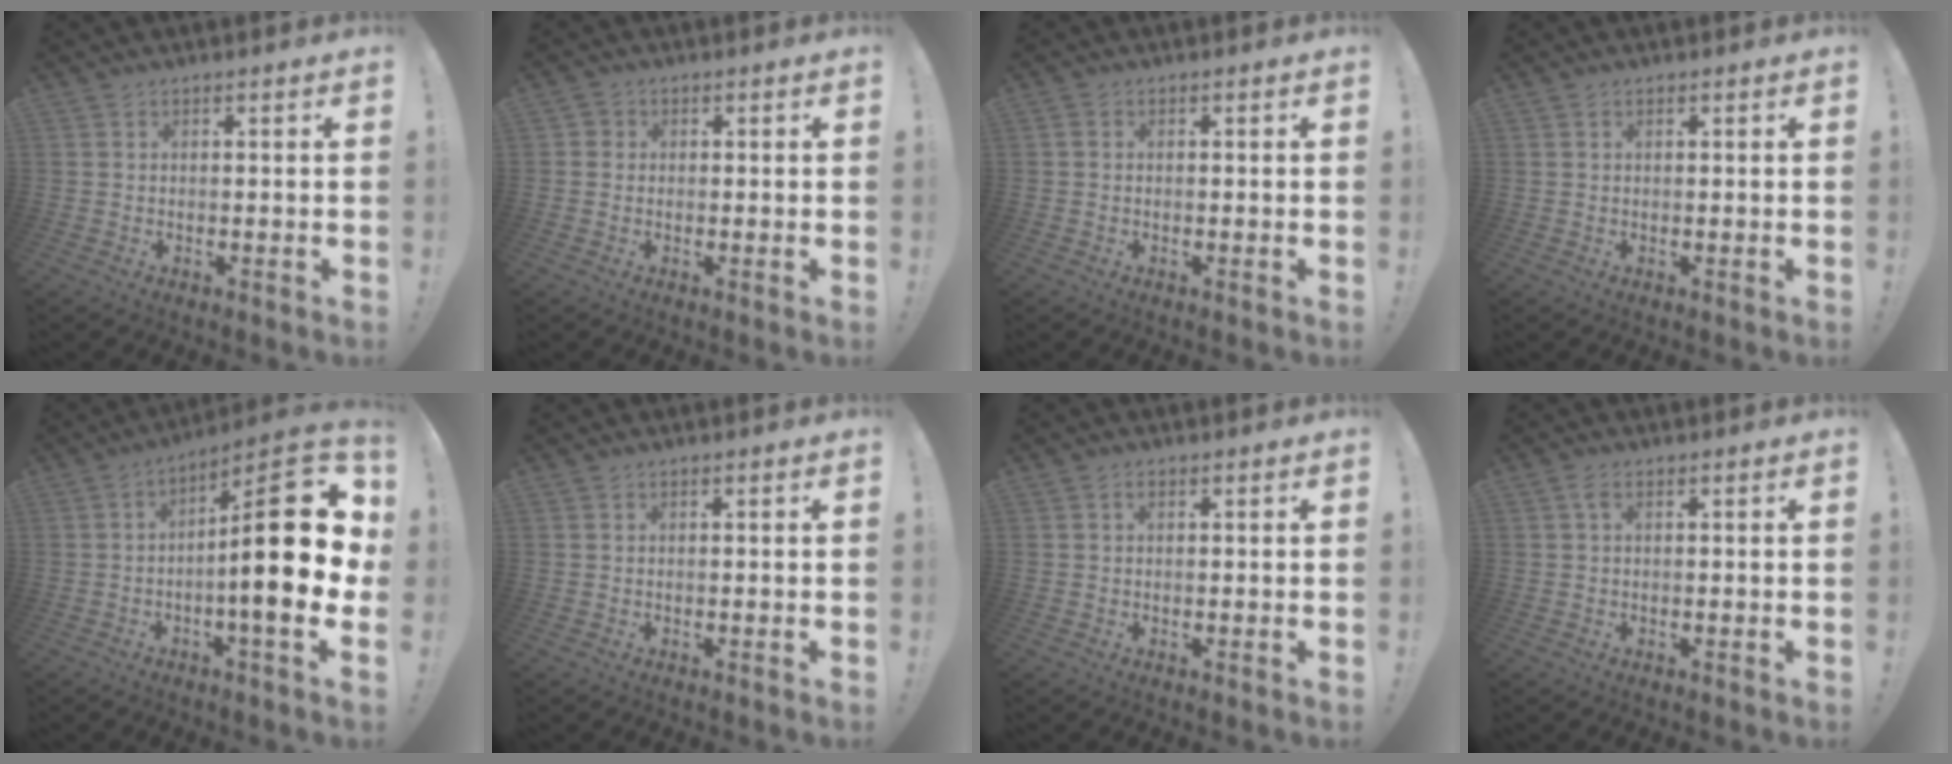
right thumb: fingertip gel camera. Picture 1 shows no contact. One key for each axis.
{"total": 1.9, "fx": -0.3, "fy": 1.8, "fz": 0.5, "tx": -0.010, "ty": 0.010, "tz": -0.004}
{"total": 0.7, "fx": -0.3, "fy": 0.6, "fz": 0.2, "tx": -0.006, "ty": 0.004, "tz": -0.004}
{"total": 0.0}
{"total": 23.6, "fx": -0.5, "fy": 5.9, "fz": 22.8, "tx": -0.327, "ty": 0.003, "tz": -0.014}
{"total": 0.0}
{"total": 0.7, "fx": 0.2, "fy": 0.5, "fz": 0.5, "tx": -0.007, "ty": 0.001, "tz": 0.003}
{"total": 1.8, "fx": 0.8, "fy": 1.0, "fz": 1.4, "tx": -0.024, "ty": 0.002, "tz": 0.012}